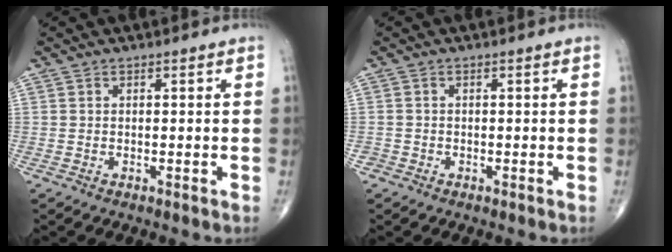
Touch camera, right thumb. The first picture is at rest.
{"total": 0.8, "force": [-0.5, 0.6, -0.1], "torque": [0.003, 0.004, -0.014]}